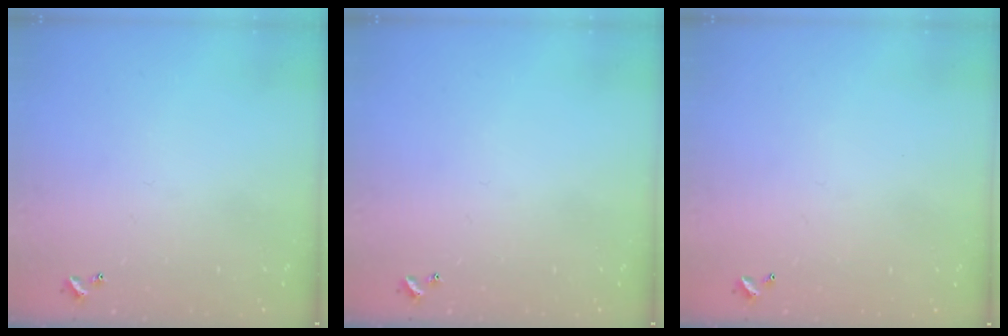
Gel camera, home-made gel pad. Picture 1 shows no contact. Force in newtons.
{"total": 0.0}
{"total": 2.7, "press": 2.7, "slide": 0.1}